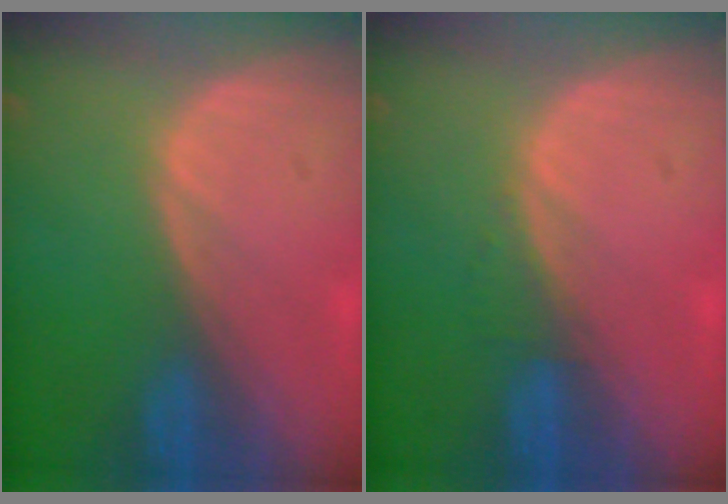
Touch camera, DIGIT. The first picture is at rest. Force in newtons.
{"total": 1.2, "press": 1.1, "slide": 0.4}